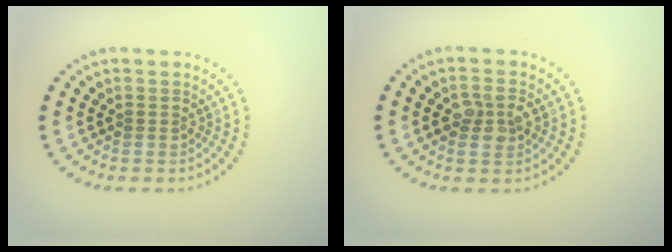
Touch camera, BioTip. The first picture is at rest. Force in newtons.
{"total": 2.4, "press": 2.4, "slide": 0.1}